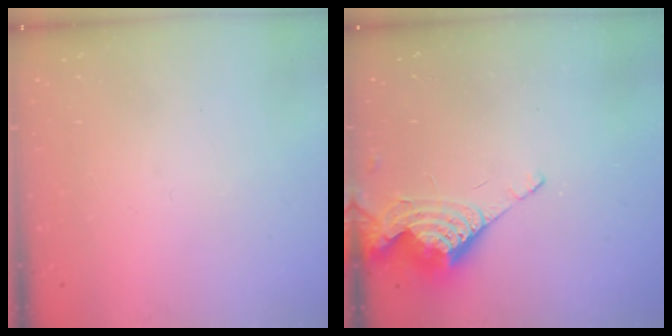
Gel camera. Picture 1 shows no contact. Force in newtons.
{"total": 8.7, "press": 8.6, "slide": 0.2}